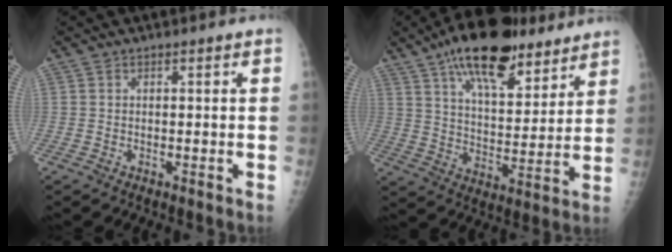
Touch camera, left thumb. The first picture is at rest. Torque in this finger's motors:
{"motor_torque": [0.44, 0.46, 1.49, -1.28, 0.19]}